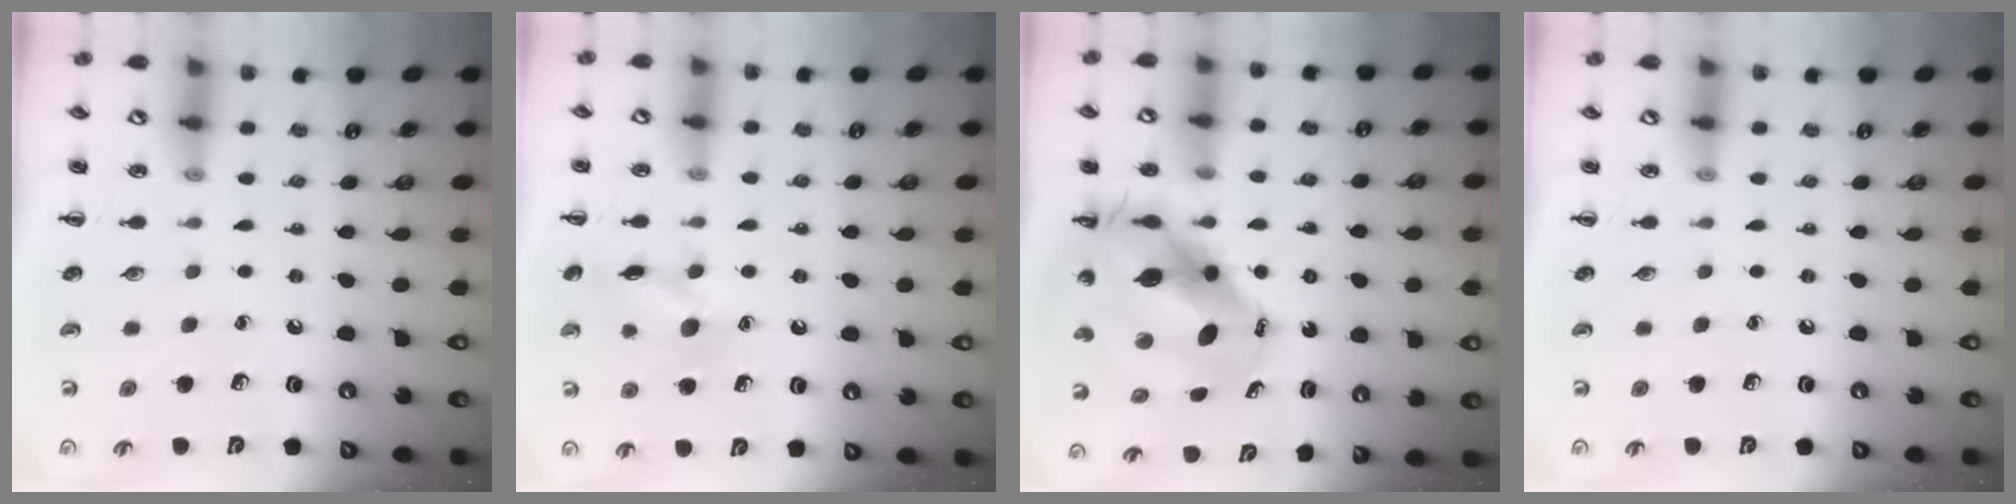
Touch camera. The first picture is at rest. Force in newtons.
{"total": 10.2, "press": 10.2, "slide": 0.5}
{"total": 12.4, "press": 11.7, "slide": 3.9}
{"total": 0.0}